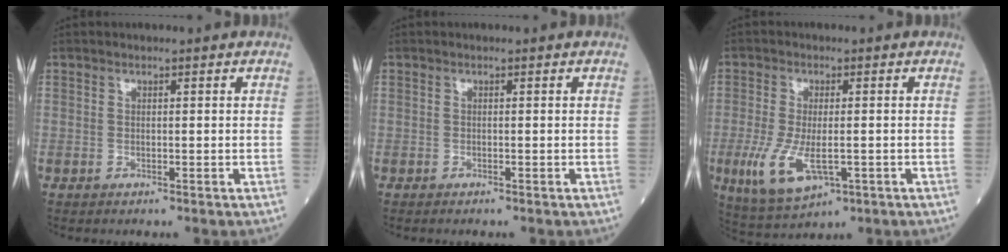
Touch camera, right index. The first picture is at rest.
{"total": 0.0}
{"total": 8.8, "force": [-2.5, 3.4, 7.7], "torque": [-0.158, -0.022, -0.033]}